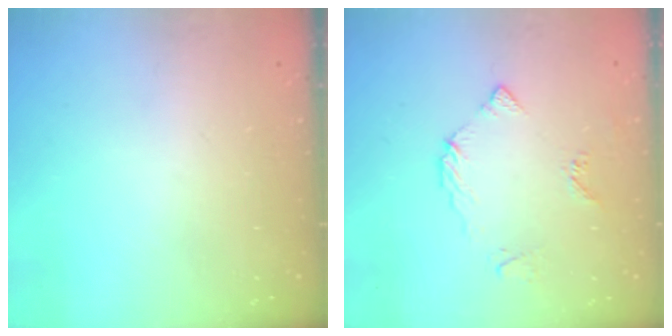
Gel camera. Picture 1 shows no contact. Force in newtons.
{"total": 5.5, "press": 5.5, "slide": 0.4}